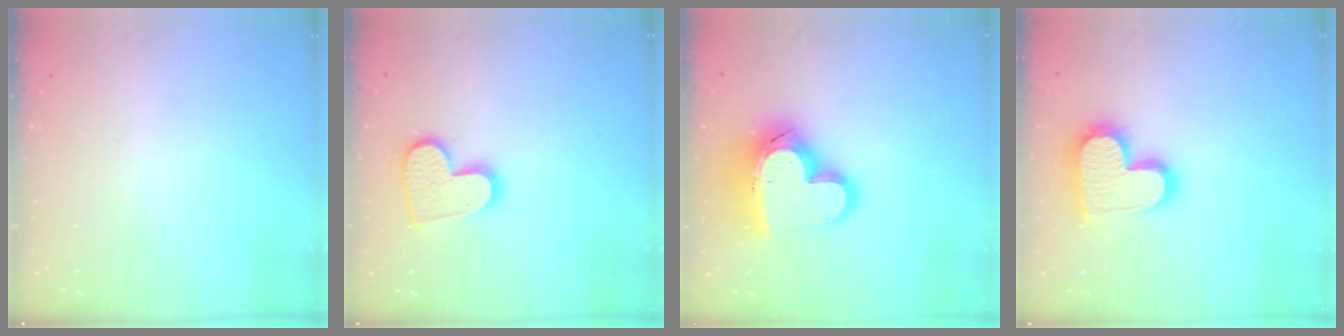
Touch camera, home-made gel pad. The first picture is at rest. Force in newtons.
{"total": 12.7, "press": 12.6, "slide": 1.0}
{"total": 19.3, "press": 19.2, "slide": 1.8}
{"total": 18.4, "press": 18.4, "slide": 1.0}